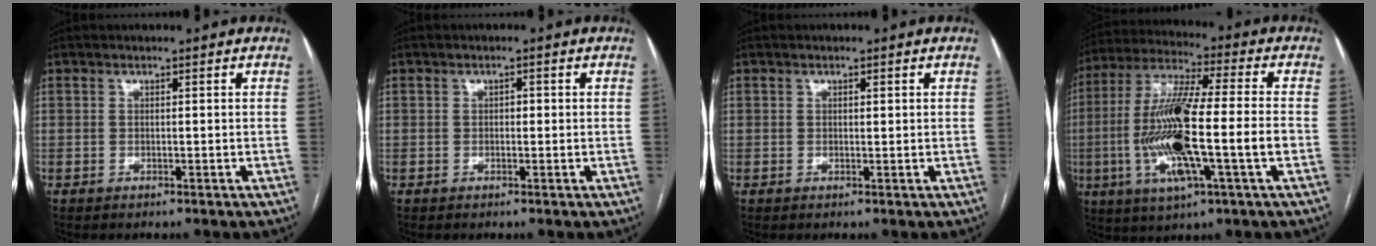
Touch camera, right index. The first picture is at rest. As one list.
[{"total": 0.9, "force": [0.0, 0.6, 0.7], "torque": [-0.007, 0.004, -0.002]}, {"total": 0.8, "force": [0.3, 0.3, 0.7], "torque": [-0.011, 0.000, 0.004]}, {"total": 17.6, "force": [-3.3, 1.5, 17.2], "torque": [-0.345, -0.005, -0.061]}]